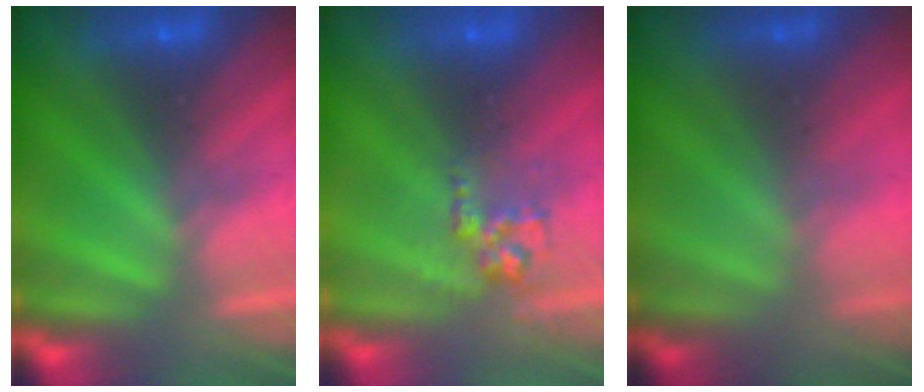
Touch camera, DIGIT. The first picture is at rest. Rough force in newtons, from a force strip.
{"total": 2.7}
{"total": 1.5}